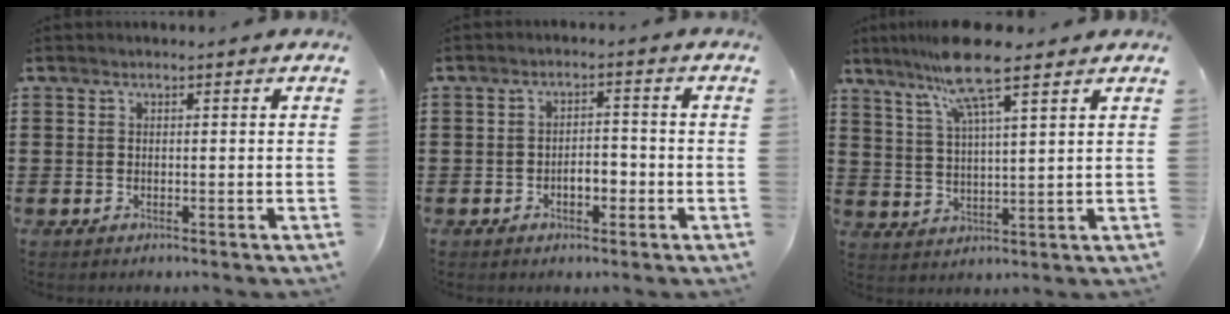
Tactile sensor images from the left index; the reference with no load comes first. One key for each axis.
{"total": 3.3, "fx": -1.3, "fy": 1.6, "fz": 2.6, "tx": -0.049, "ty": 0.006, "tz": -0.025}
{"total": 10.5, "fx": 7.6, "fy": 0.9, "fz": 7.1, "tx": -0.150, "ty": -0.014, "tz": 0.134}